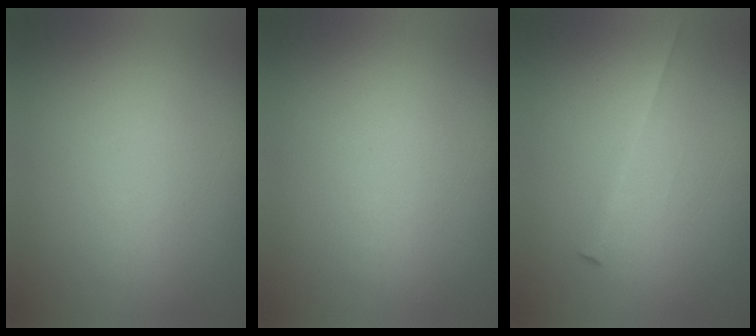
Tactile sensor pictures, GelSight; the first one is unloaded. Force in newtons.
{"total": 0.0}
{"total": 1.8}